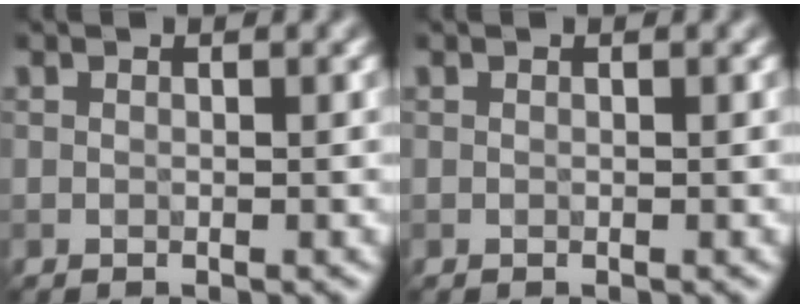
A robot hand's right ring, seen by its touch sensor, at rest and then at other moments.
{"total": 0.0}